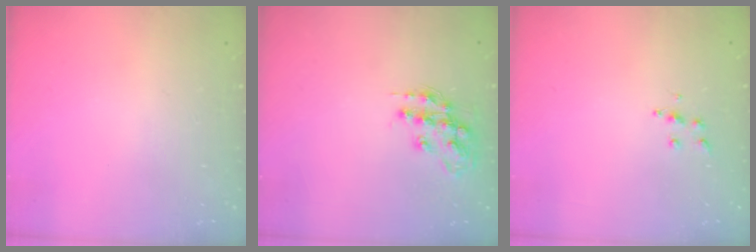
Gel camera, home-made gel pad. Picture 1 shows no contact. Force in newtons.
{"total": 13.3, "press": 13.3, "slide": 0.8}
{"total": 5.9, "press": 5.9, "slide": 0.3}